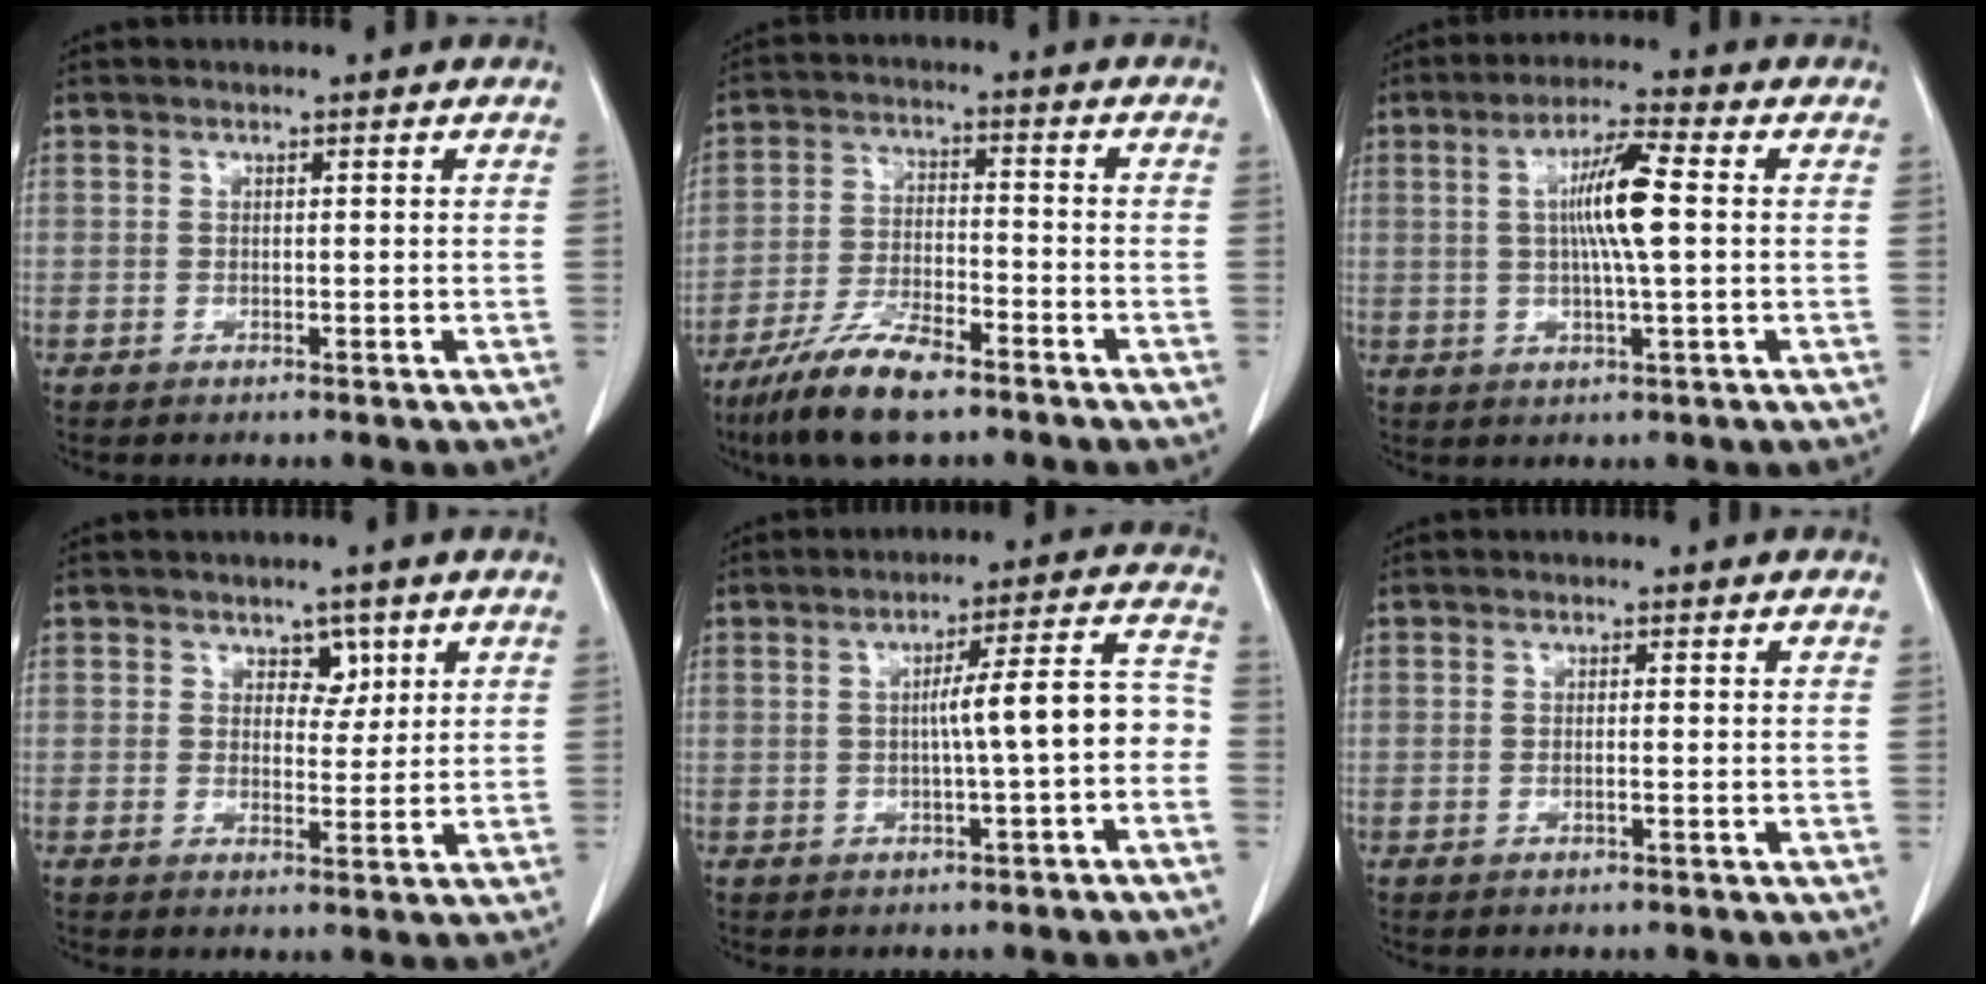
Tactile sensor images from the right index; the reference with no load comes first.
{"total": 10.4, "force": [-7.5, 2.1, 6.9], "torque": [-0.136, -0.020, -0.138]}
{"total": 8.1, "force": [0.9, 0.3, 8.1], "torque": [-0.148, 0.002, 0.012]}
{"total": 3.0, "force": [1.5, 2.0, 1.6], "torque": [-0.013, 0.002, 0.023]}
{"total": 7.8, "force": [-1.5, 0.6, 7.6], "torque": [-0.103, 0.034, -0.020]}
{"total": 0.7, "force": [-0.3, -0.1, 0.6], "torque": [-0.011, 0.002, -0.004]}